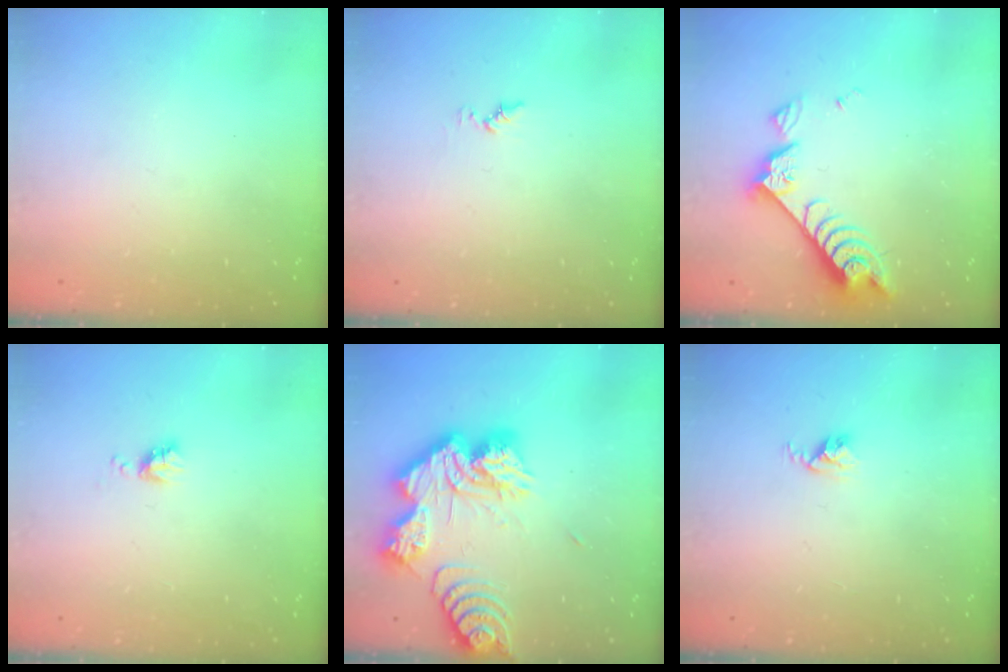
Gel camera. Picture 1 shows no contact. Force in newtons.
{"total": 5.6, "press": 5.6, "slide": 0.5}
{"total": 8.3, "press": 8.2, "slide": 1.3}
{"total": 4.1, "press": 4.0, "slide": 0.5}
{"total": 22.4, "press": 22.3, "slide": 1.9}
{"total": 2.8, "press": 2.7, "slide": 0.4}